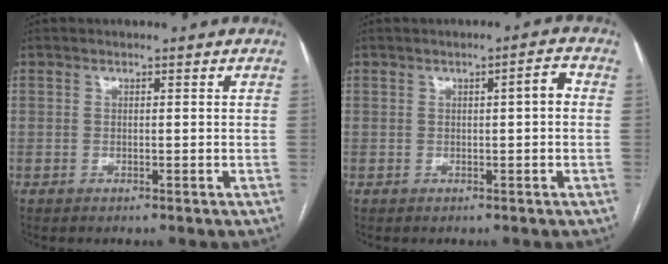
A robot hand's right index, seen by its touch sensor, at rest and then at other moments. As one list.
[{"total": 2.3, "force": [0.2, 0.4, 2.3], "torque": [-0.031, 0.006, 0.002]}]